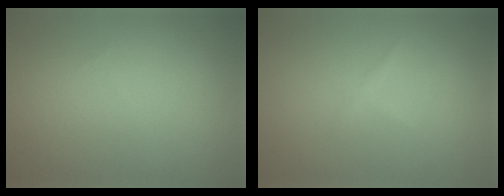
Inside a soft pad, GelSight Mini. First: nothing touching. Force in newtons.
{"total": 0.6, "press": 0.6, "slide": 0.0}